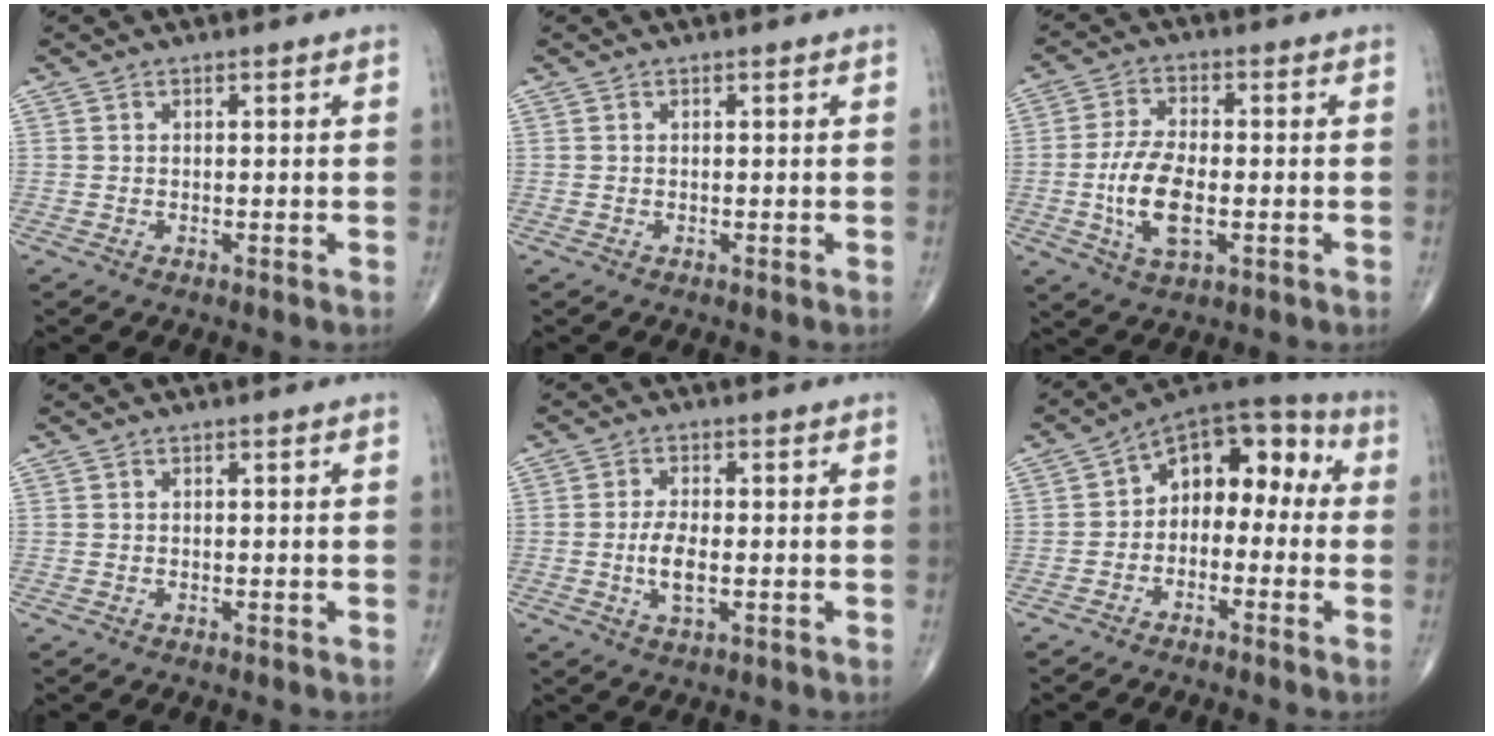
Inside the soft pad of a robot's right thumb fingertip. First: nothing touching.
{"total": 0.0}
{"total": 10.1, "force": [-1.9, 4.7, 8.7], "torque": [-0.171, 0.004, -0.036]}
{"total": 0.0}
{"total": 4.9, "force": [-0.8, 1.9, 4.4], "torque": [-0.087, -0.004, -0.016]}
{"total": 12.0, "force": [-0.3, 8.1, 8.8], "torque": [-0.080, 0.053, -0.028]}